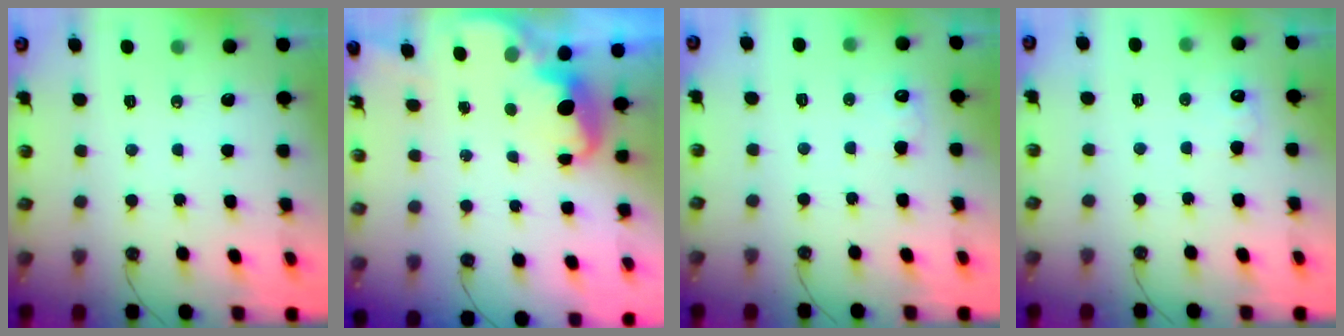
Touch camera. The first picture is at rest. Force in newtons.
{"total": 2.9, "press": 2.9, "slide": 0.6}
{"total": 4.9, "press": 4.8, "slide": 1.2}
{"total": 5.4, "press": 5.3, "slide": 1.2}